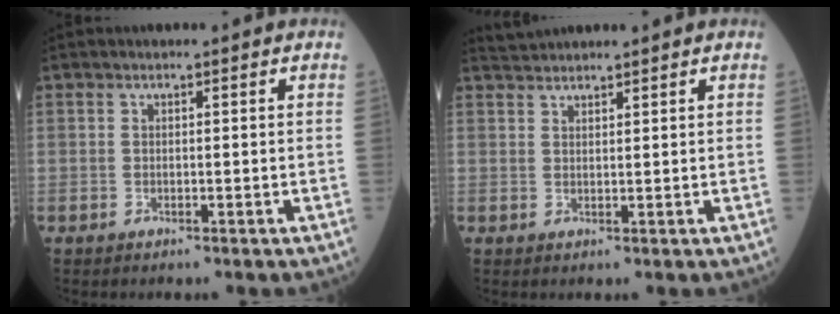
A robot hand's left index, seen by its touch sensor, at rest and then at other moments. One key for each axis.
{"total": 3.3, "fx": 3.3, "fy": 0.0, "fz": 0.6, "tx": -0.010, "ty": 0.030, "tz": 0.065}